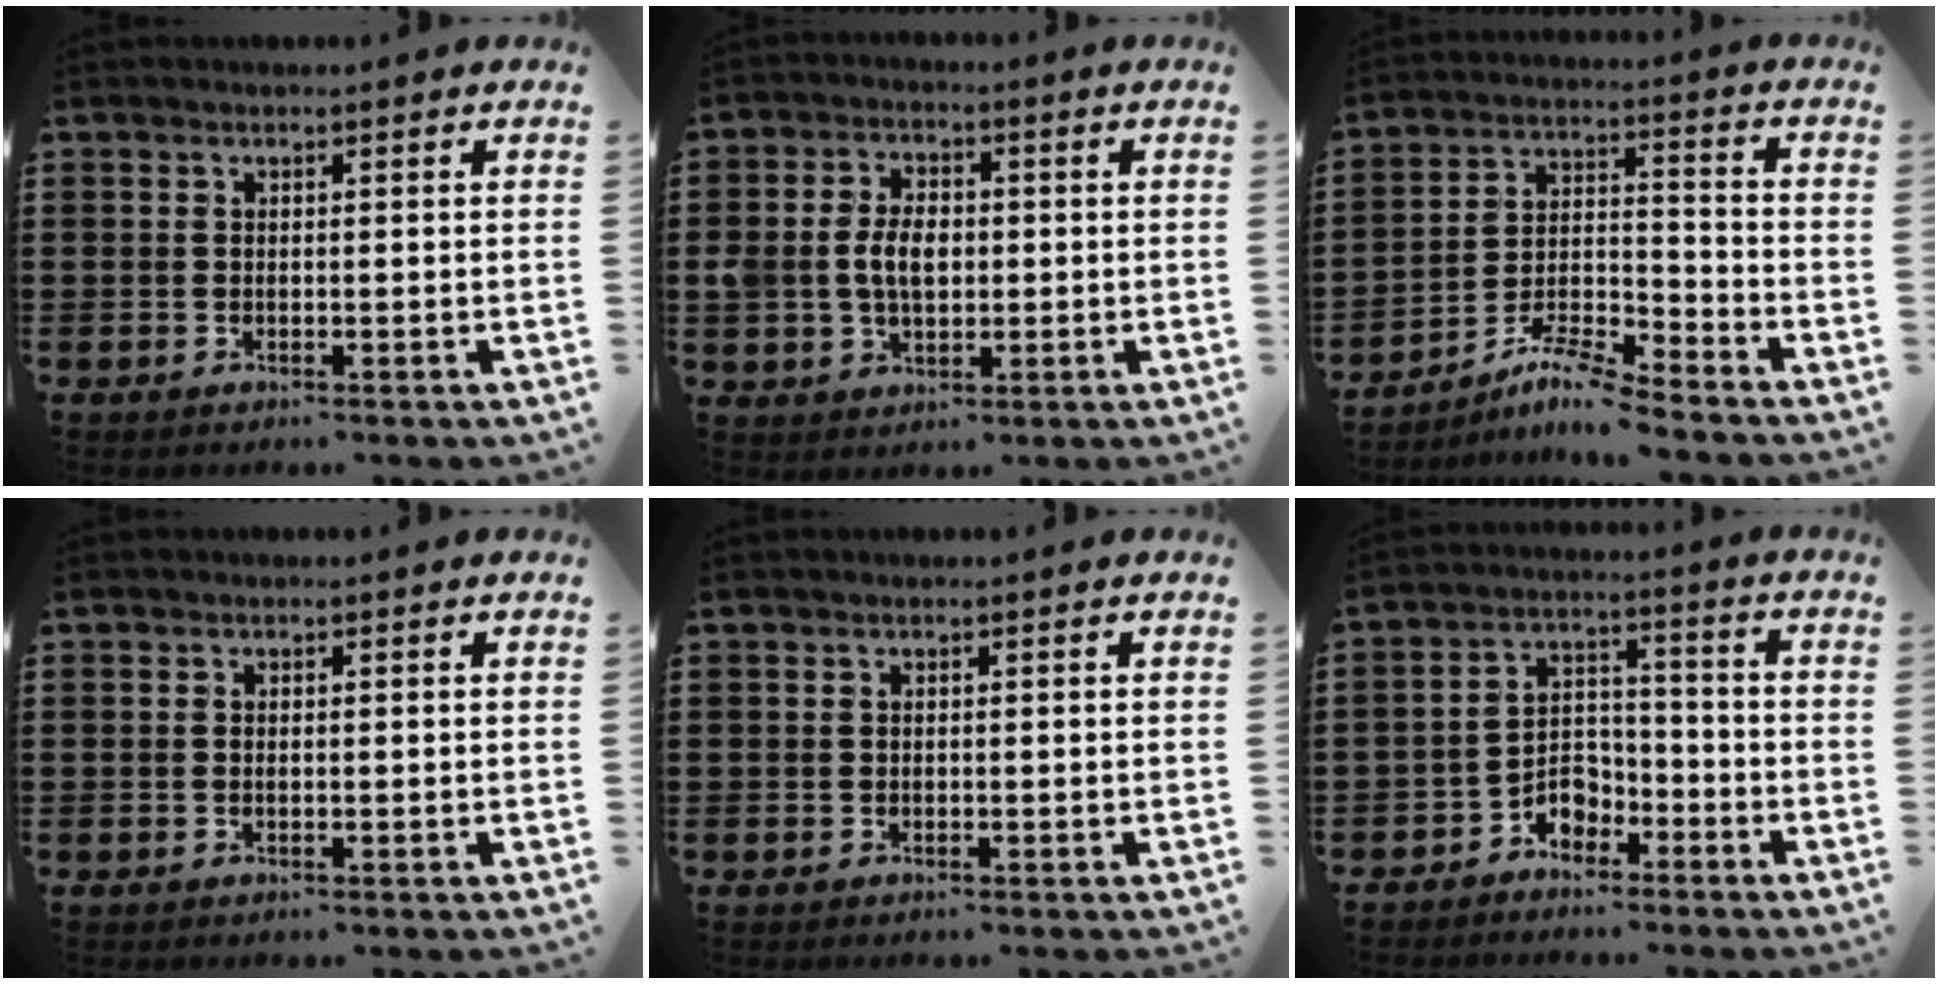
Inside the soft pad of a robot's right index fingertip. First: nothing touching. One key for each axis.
{"total": 6.0, "fx": -0.1, "fy": 4.2, "fz": 4.4, "tx": -0.095, "ty": 0.006, "tz": -0.009}
{"total": 6.8, "fx": -6.2, "fy": 0.5, "fz": 2.8, "tx": -0.059, "ty": 0.002, "tz": -0.119}
{"total": 0.0}
{"total": 0.0}
{"total": 4.5, "fx": -3.5, "fy": 2.7, "fz": 1.0, "tx": -0.027, "ty": 0.012, "tz": -0.070}